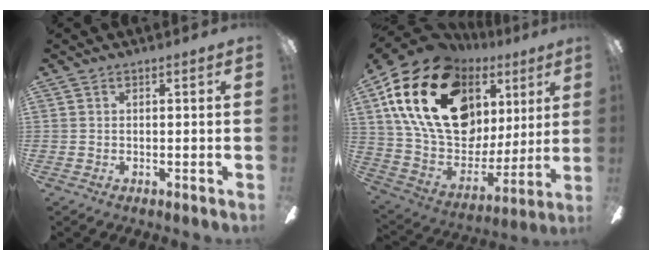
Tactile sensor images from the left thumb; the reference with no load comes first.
{"total": 25.7, "force": [12.0, 16.1, 16.0], "torque": [-0.311, -0.054, 0.228]}